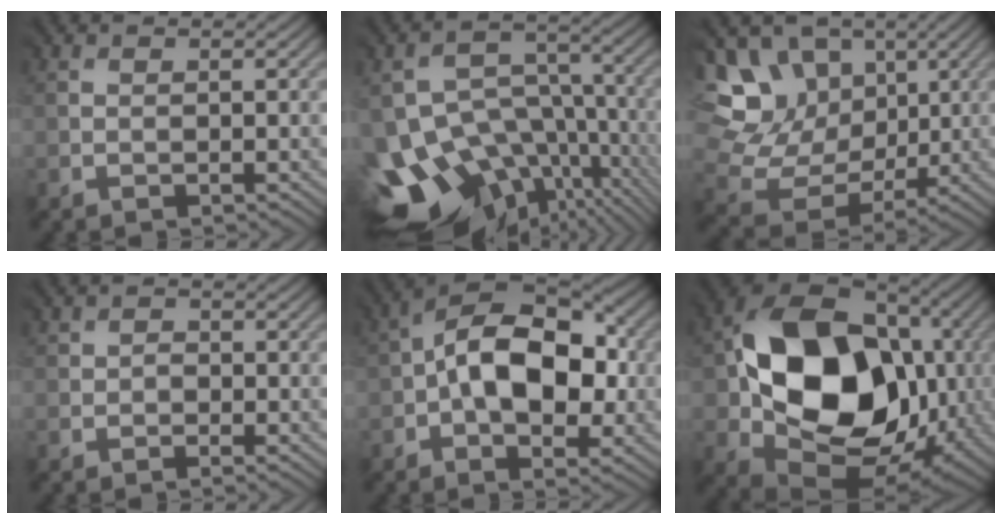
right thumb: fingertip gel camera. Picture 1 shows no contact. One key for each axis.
{"total": 16.7, "fx": -7.9, "fy": 11.6, "fz": 9.0, "tx": -0.187, "ty": -0.044, "tz": -0.093}
{"total": 14.3, "fx": 4.5, "fy": 11.6, "fz": 7.0, "tx": -0.204, "ty": 0.024, "tz": 0.094}
{"total": 1.0, "fx": -0.4, "fy": 0.7, "fz": 0.6, "tx": -0.005, "ty": -0.001, "tz": -0.008}
{"total": 14.3, "fx": -0.2, "fy": 8.5, "fz": 11.4, "tx": -0.176, "ty": 0.026, "tz": -0.013}
{"total": 19.8, "fx": 0.8, "fy": 14.7, "fz": 13.2, "tx": -0.249, "ty": -0.028, "tz": 0.028}